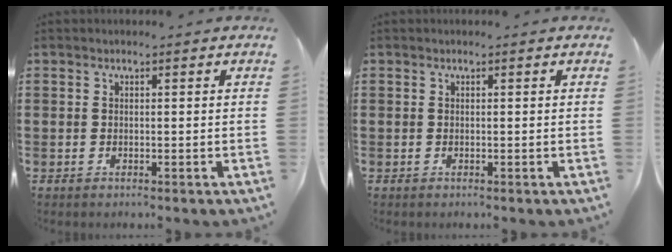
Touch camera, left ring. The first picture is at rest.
{"total": 0.0}